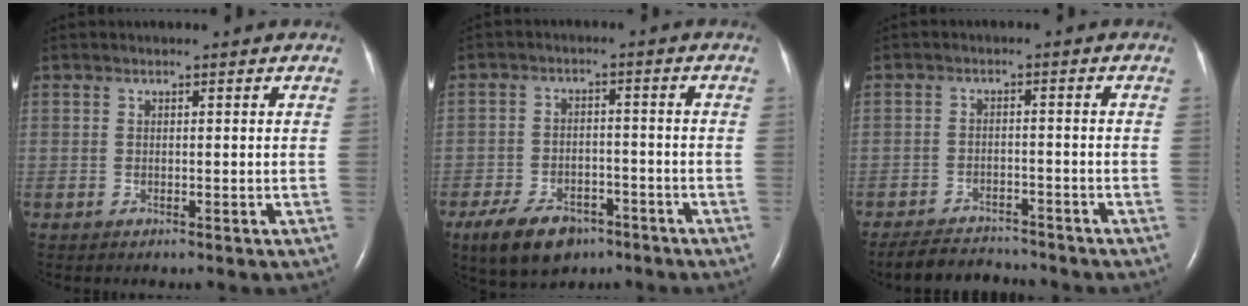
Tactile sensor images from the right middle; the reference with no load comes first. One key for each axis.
{"total": 9.0, "fx": -6.0, "fy": 4.8, "fz": 4.7, "tx": -0.091, "ty": -0.004, "tz": -0.095}
{"total": 6.6, "fx": -6.3, "fy": 1.4, "fz": 1.3, "tx": -0.024, "ty": -0.009, "tz": -0.100}